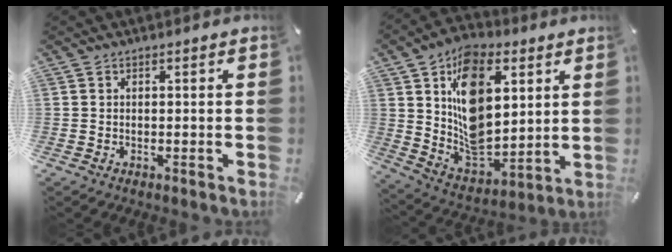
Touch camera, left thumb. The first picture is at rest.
{"total": 16.8, "force": [6.0, 11.4, 10.9], "torque": [-0.195, -0.030, 0.111]}